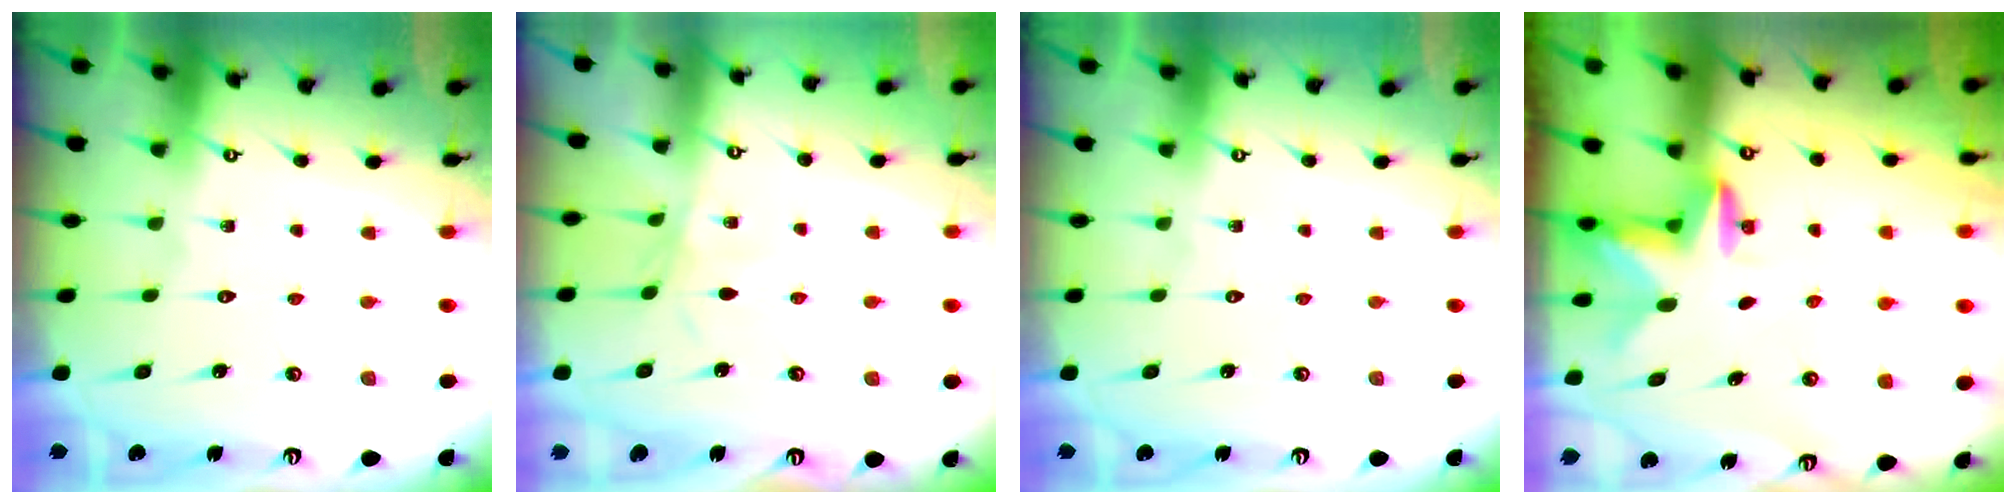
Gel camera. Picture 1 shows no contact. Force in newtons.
{"total": 2.0, "press": 2.0, "slide": 0.3}
{"total": 0.0}
{"total": 2.8, "press": 2.7, "slide": 0.5}